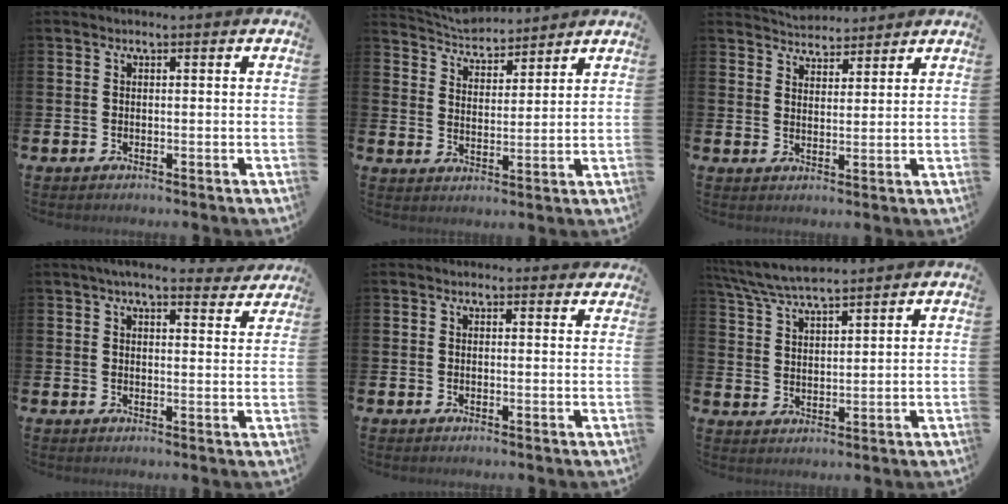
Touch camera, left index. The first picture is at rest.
{"total": 4.8, "force": [4.7, 1.0, 0.0], "torque": [-0.024, -0.032, 0.082]}
{"total": 4.1, "force": [4.0, 0.6, -0.5], "torque": [-0.009, -0.021, 0.075]}
{"total": 5.1, "force": [4.7, 1.0, 2.0], "torque": [-0.029, -0.021, 0.080]}
{"total": 0.7, "force": [0.5, 0.4, 0.2], "torque": [0.007, 0.000, 0.007]}
{"total": 6.2, "force": [5.8, 0.6, 1.9], "torque": [-0.059, -0.021, 0.106]}